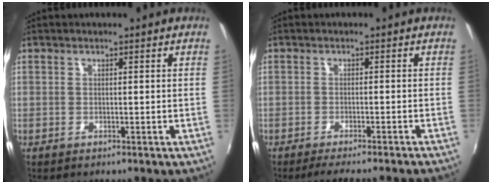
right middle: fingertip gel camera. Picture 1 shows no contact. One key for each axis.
{"total": 6.7, "fx": -5.9, "fy": -0.8, "fz": 3.0, "tx": -0.055, "ty": -0.016, "tz": -0.084}